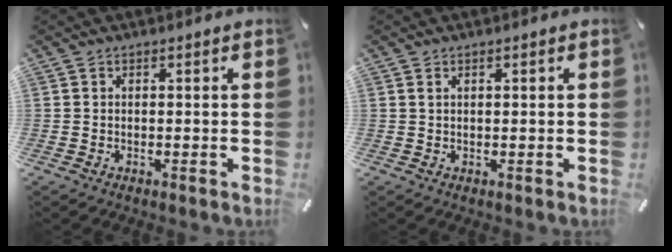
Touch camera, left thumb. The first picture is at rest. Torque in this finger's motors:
{"motor_torque": [0.11, 0.13, 0.01, -0.11, 0.00]}